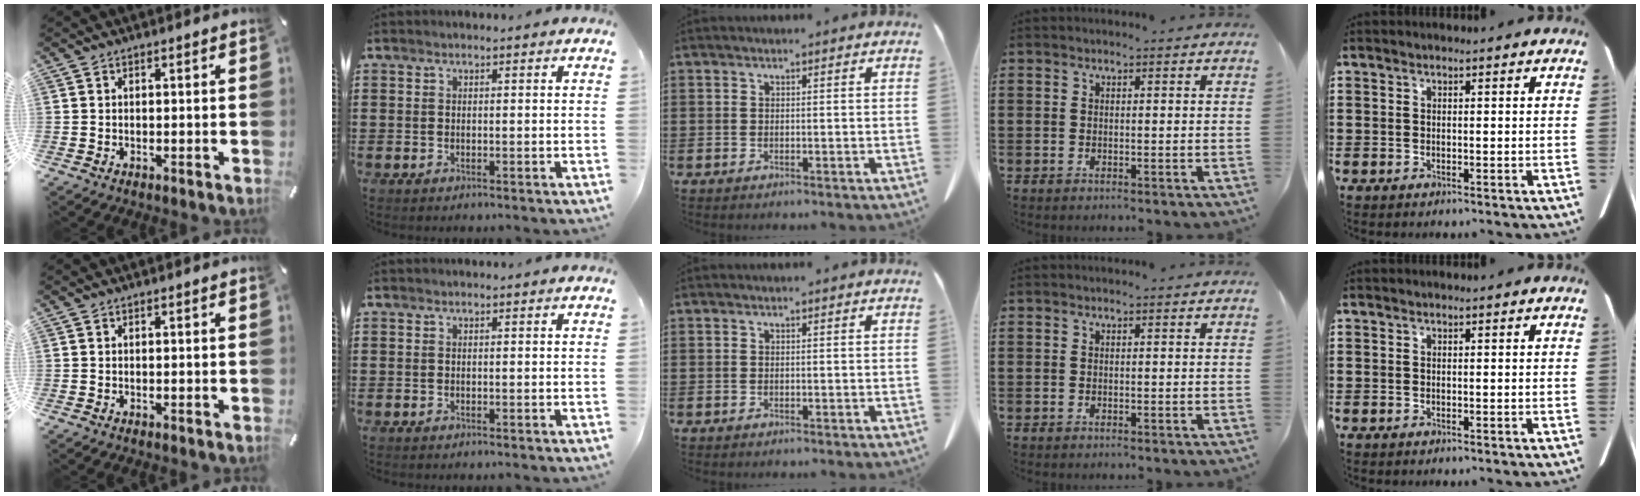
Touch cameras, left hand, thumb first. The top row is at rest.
{}